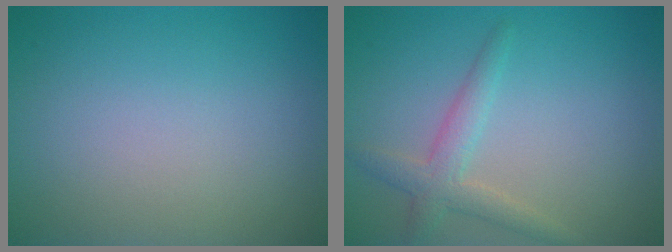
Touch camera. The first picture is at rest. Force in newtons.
{"total": 2.6, "press": 2.6, "slide": 0.1}